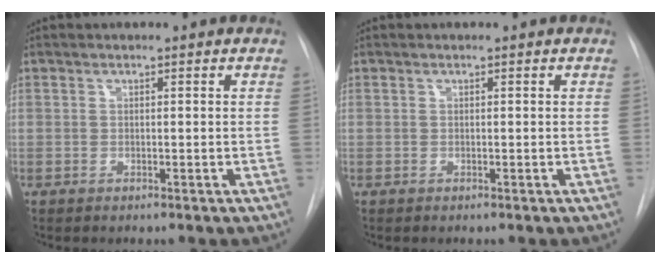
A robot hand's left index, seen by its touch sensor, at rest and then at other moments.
{"total": 0.0}